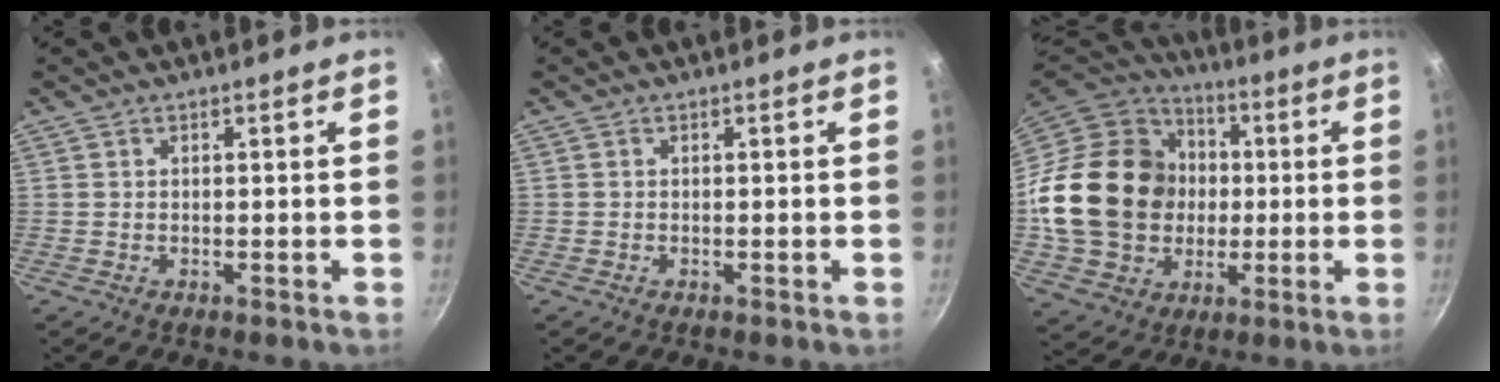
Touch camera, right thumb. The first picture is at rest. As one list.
[{"total": 0.0}, {"total": 25.4, "force": [0.1, 21.0, 14.2], "torque": [-0.238, 0.029, 0.015]}]